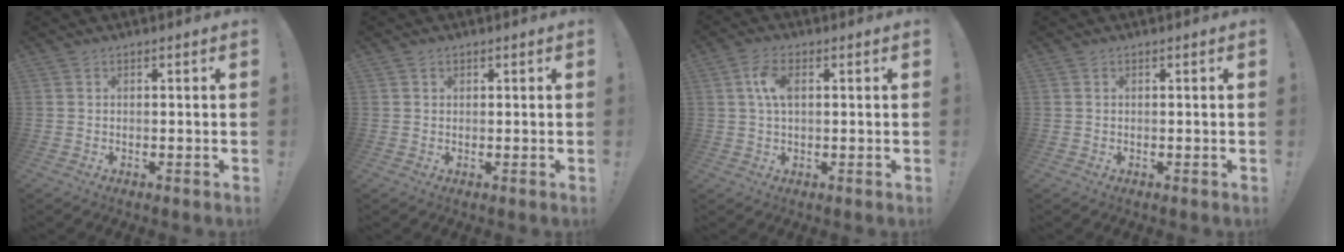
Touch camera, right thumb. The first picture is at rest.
{"total": 0.9, "force": [0.5, 0.7, 0.1], "torque": [0.005, -0.002, 0.009]}
{"total": 6.3, "force": [1.4, 3.4, 5.1], "torque": [-0.098, 0.005, 0.022]}
{"total": 0.0}